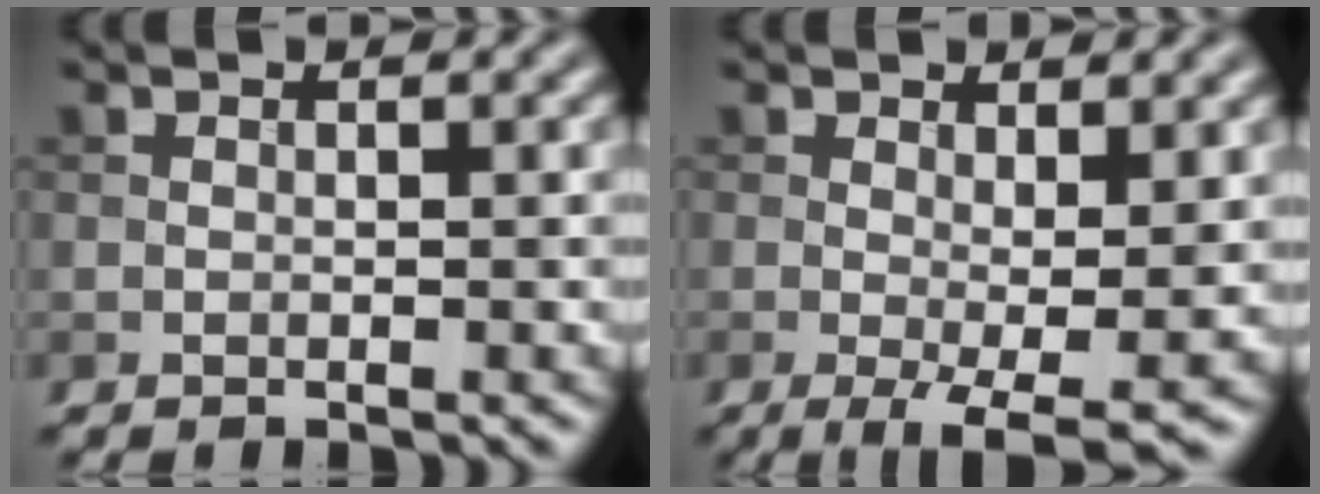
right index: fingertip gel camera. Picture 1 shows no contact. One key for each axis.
{"total": 4.5, "fx": -0.5, "fy": 1.2, "fz": 4.4, "tx": -0.069, "ty": -0.015, "tz": -0.007}